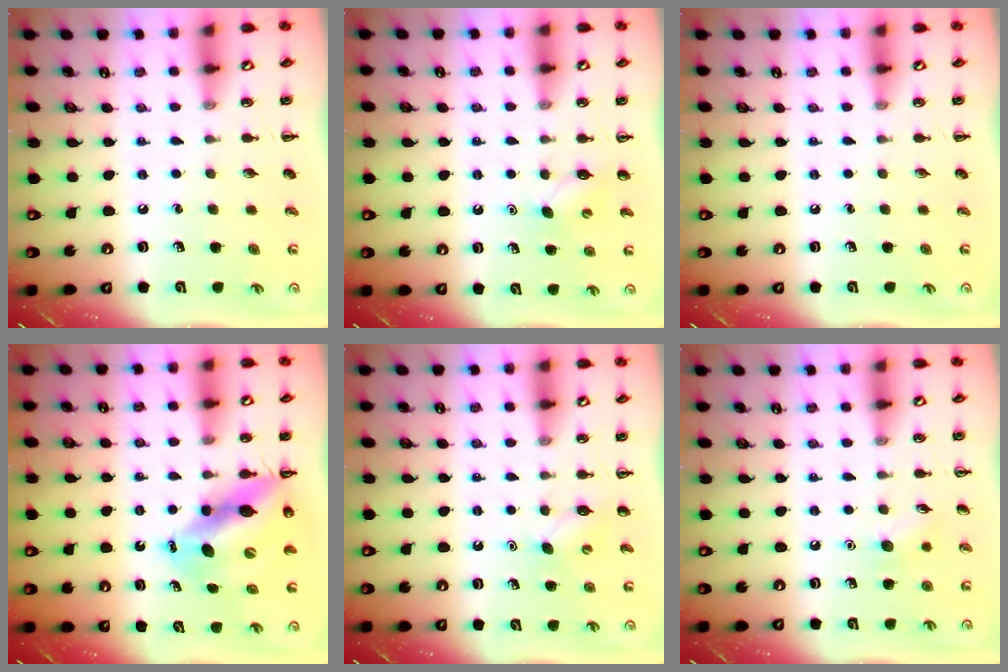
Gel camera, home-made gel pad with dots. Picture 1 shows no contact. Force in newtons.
{"total": 3.0, "press": 2.9, "slide": 0.7}
{"total": 0.0}
{"total": 11.2, "press": 10.8, "slide": 3.2}
{"total": 3.0, "press": 2.9, "slide": 0.7}
{"total": 6.5, "press": 6.3, "slide": 1.6}